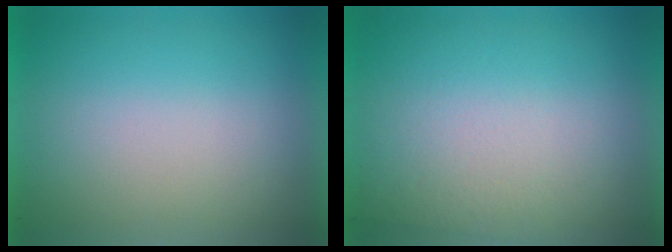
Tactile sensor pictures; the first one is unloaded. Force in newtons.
{"total": 2.9}